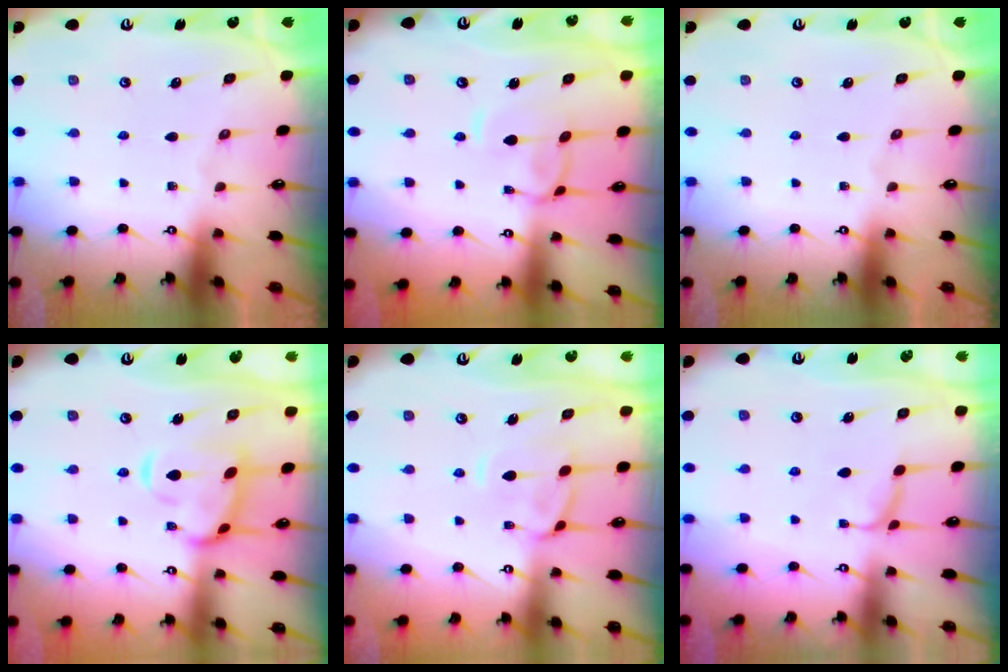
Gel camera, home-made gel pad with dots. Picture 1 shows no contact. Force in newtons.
{"total": 1.3, "press": 1.1, "slide": 0.7}
{"total": 0.0}
{"total": 5.0, "press": 4.8, "slide": 1.1}
{"total": 4.3, "press": 4.1, "slide": 1.3}
{"total": 1.4, "press": 1.3, "slide": 0.5}